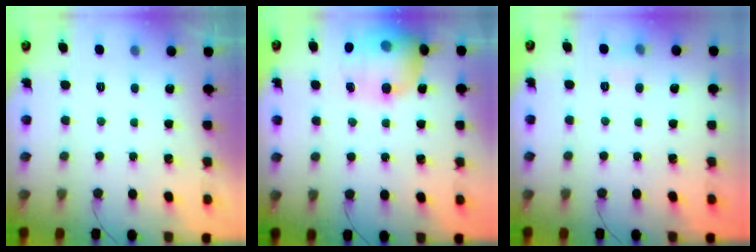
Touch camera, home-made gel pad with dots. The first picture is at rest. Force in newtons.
{"total": 18.0, "press": 17.7, "slide": 2.9}
{"total": 5.9, "press": 5.7, "slide": 1.6}